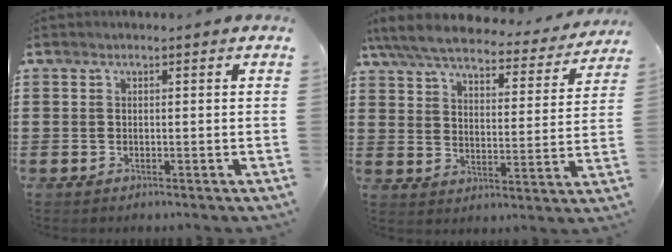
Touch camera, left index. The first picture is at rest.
{"total": 6.8, "force": [6.2, 1.0, 2.7], "torque": [-0.081, -0.035, 0.105]}